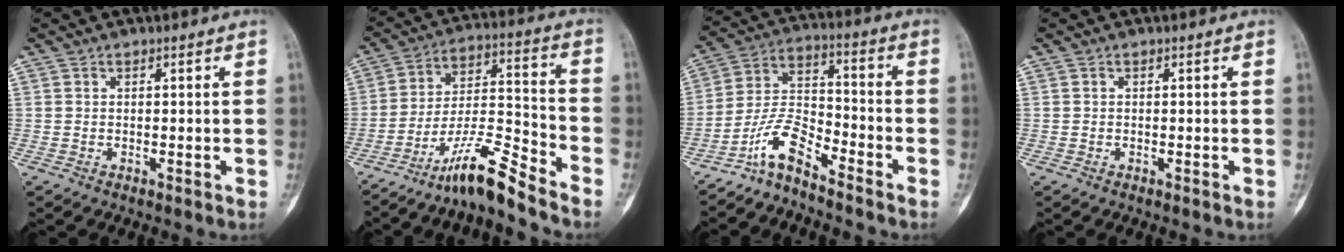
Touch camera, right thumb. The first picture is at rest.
{"total": 11.2, "force": [-9.5, 0.3, 6.0], "torque": [-0.116, 0.085, -0.174]}
{"total": 8.0, "force": [-6.6, 2.1, 4.2], "torque": [-0.085, 0.073, -0.137]}
{"total": 0.0}